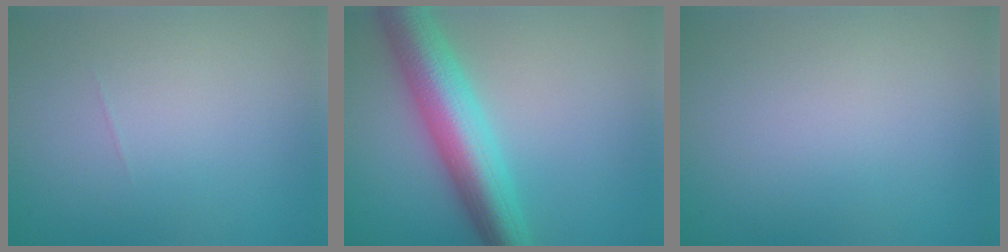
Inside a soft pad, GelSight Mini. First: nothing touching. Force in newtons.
{"total": 8.1, "press": 8.1, "slide": 0.5}
{"total": 0.0}